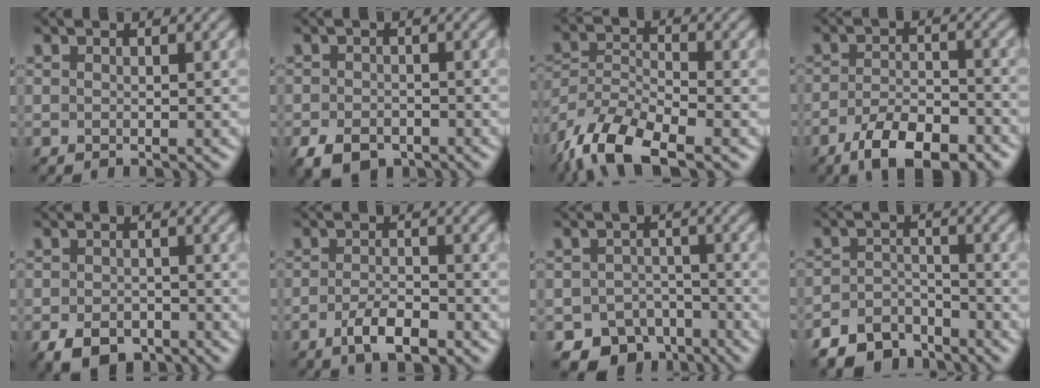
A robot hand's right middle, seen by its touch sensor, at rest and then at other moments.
{"total": 3.6, "force": [-2.4, 2.2, 1.6], "torque": [-0.031, -0.005, -0.044]}
{"total": 9.0, "force": [-6.9, 3.0, 5.0], "torque": [-0.096, -0.003, -0.140]}
{"total": 7.0, "force": [-4.8, 2.6, 4.4], "torque": [-0.075, -0.004, -0.082]}
{"total": 3.9, "force": [-2.6, 2.3, 1.8], "torque": [-0.032, -0.004, -0.048]}
{"total": 3.5, "force": [-2.2, 1.1, 2.5], "torque": [-0.052, -0.001, -0.039]}
{"total": 5.1, "force": [-3.7, 3.4, 1.0], "torque": [-0.005, -0.006, -0.057]}
{"total": 4.5, "force": [-4.0, 2.0, 0.9], "torque": [-0.014, -0.001, -0.079]}